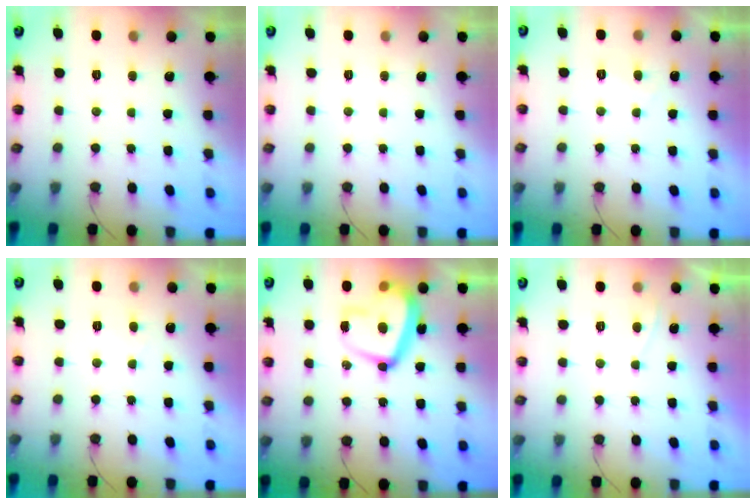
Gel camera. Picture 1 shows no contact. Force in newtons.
{"total": 0.0}
{"total": 1.3, "press": 1.1, "slide": 0.7}
{"total": 2.0, "press": 2.0, "slide": 0.5}
{"total": 16.9, "press": 16.9, "slide": 1.5}
{"total": 1.0, "press": 0.8, "slide": 0.5}